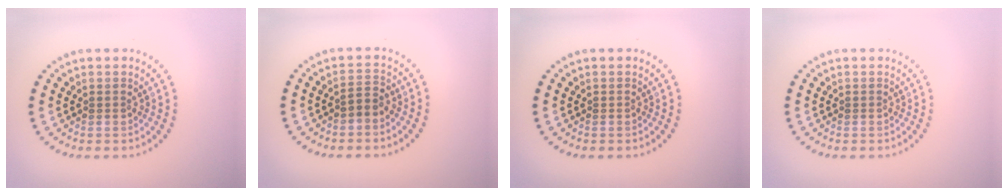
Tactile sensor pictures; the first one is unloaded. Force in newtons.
{"total": 1.5, "press": 1.2, "slide": 0.9}
{"total": 0.0}
{"total": 0.0}